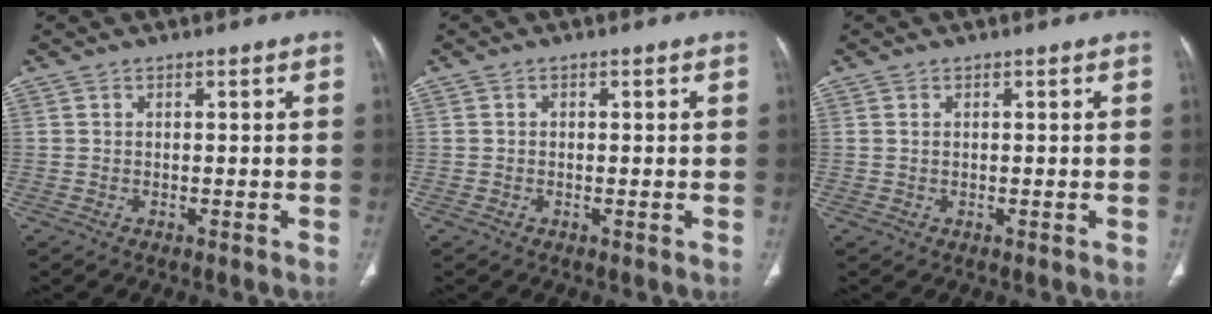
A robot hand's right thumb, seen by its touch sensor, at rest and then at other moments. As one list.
[{"total": 0.0}, {"total": 0.5, "force": [0.2, 0.3, 0.4], "torque": [-0.011, 0.003, 0.005]}]